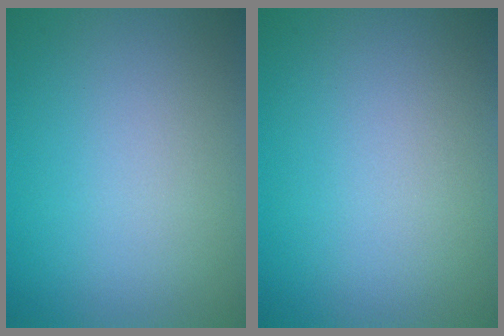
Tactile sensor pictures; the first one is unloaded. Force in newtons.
{"total": 0.0}